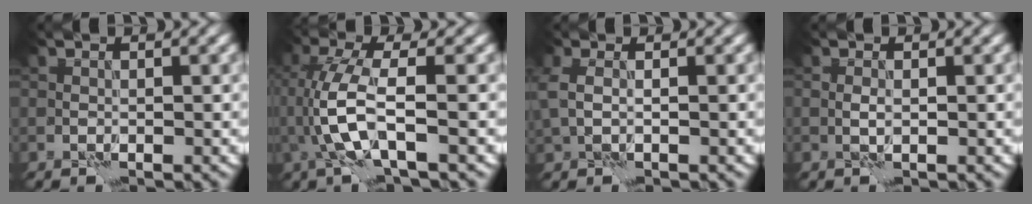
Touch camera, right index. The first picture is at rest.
{"total": 5.0, "force": [-0.8, 1.2, 4.8], "torque": [-0.116, 0.005, -0.019]}
{"total": 2.1, "force": [0.5, 1.2, 1.6], "torque": [-0.043, 0.003, 0.010]}
{"total": 0.7, "force": [0.2, 0.2, 0.7], "torque": [-0.017, -0.001, 0.002]}